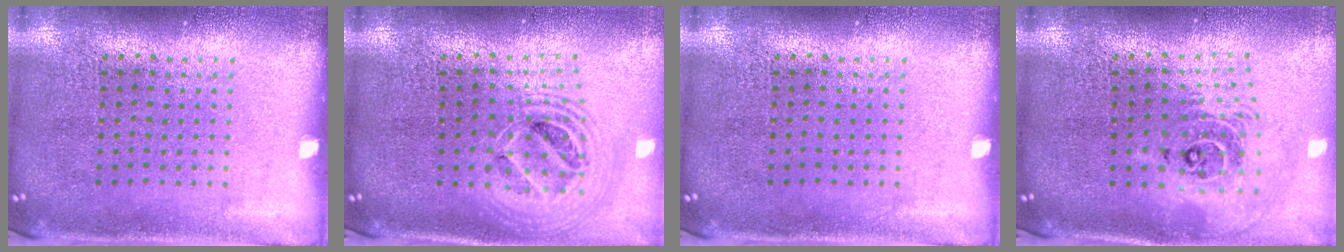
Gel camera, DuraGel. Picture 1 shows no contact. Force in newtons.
{"total": 2.1, "press": 1.6, "slide": 1.4}
{"total": 0.0}
{"total": 2.2, "press": 1.7, "slide": 1.5}